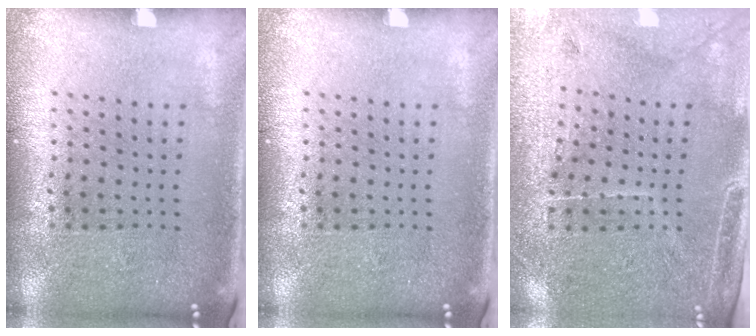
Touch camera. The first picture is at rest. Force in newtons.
{"total": 0.0}
{"total": 3.2, "press": 3.0, "slide": 1.3}